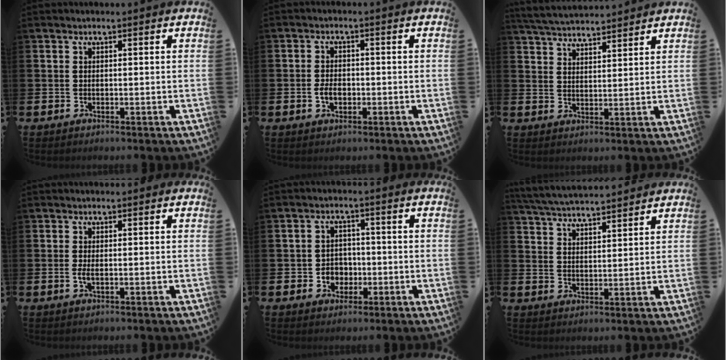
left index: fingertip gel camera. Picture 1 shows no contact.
{"total": 2.7, "force": [-0.6, 1.8, 1.9], "torque": [-0.024, -0.002, -0.015]}
{"total": 4.5, "force": [4.5, 0.5, 0.4], "torque": [-0.026, -0.023, 0.081]}
{"total": 1.2, "force": [-0.2, 0.4, 1.1], "torque": [-0.024, 0.002, -0.004]}
{"total": 3.3, "force": [-0.9, 3.0, 1.0], "torque": [-0.015, 0.000, -0.026]}
{"total": 4.9, "force": [4.9, 0.2, 0.5], "torque": [-0.029, -0.027, 0.088]}